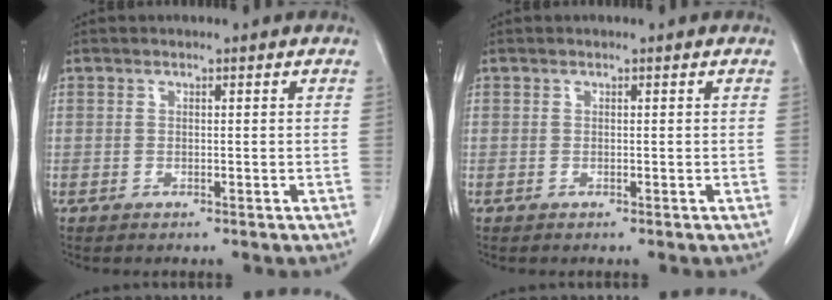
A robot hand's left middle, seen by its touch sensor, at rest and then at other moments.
{"total": 0.0}